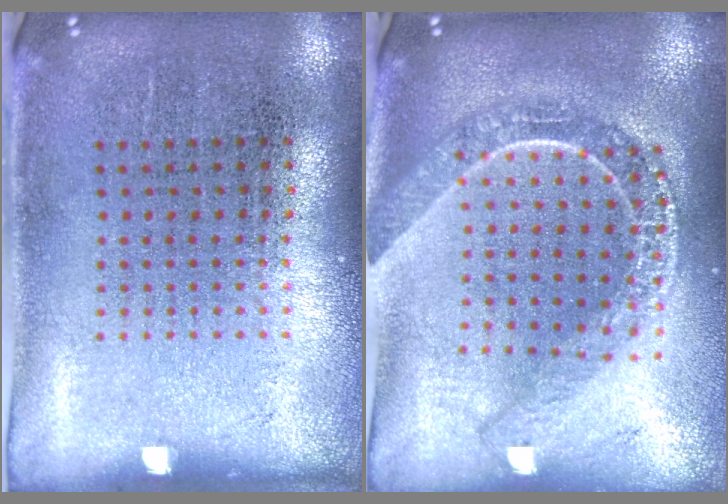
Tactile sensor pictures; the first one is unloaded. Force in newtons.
{"total": 2.2, "press": 1.8, "slide": 1.2}